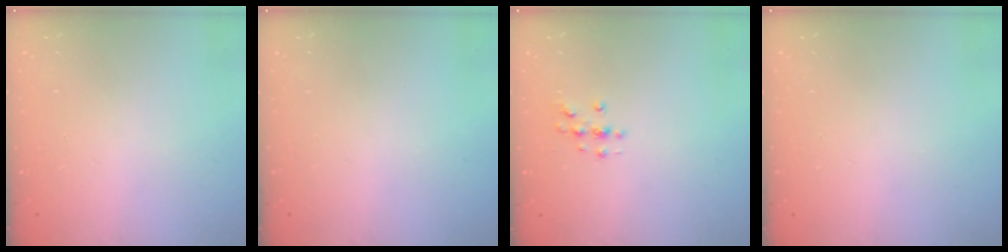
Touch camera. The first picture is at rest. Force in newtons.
{"total": 0.0}
{"total": 2.0, "press": 2.0, "slide": 0.2}
{"total": 0.0}